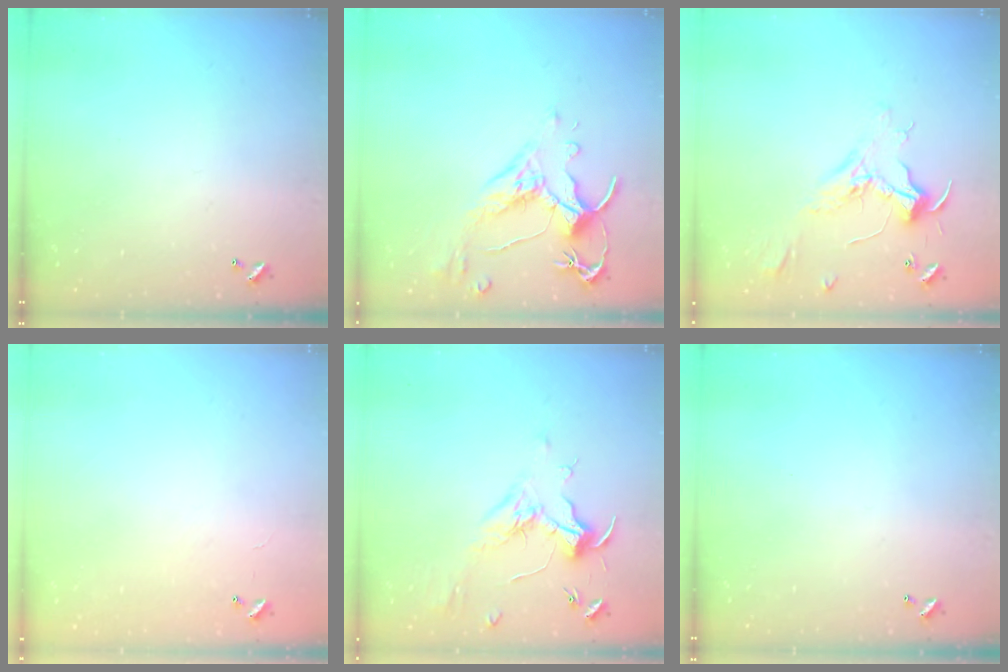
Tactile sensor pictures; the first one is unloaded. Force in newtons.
{"total": 2.5, "press": 2.2, "slide": 1.3}
{"total": 2.3, "press": 2.2, "slide": 0.8}
{"total": 9.3, "press": 9.3, "slide": 0.6}
{"total": 2.0, "press": 1.9, "slide": 0.6}
{"total": 0.0}